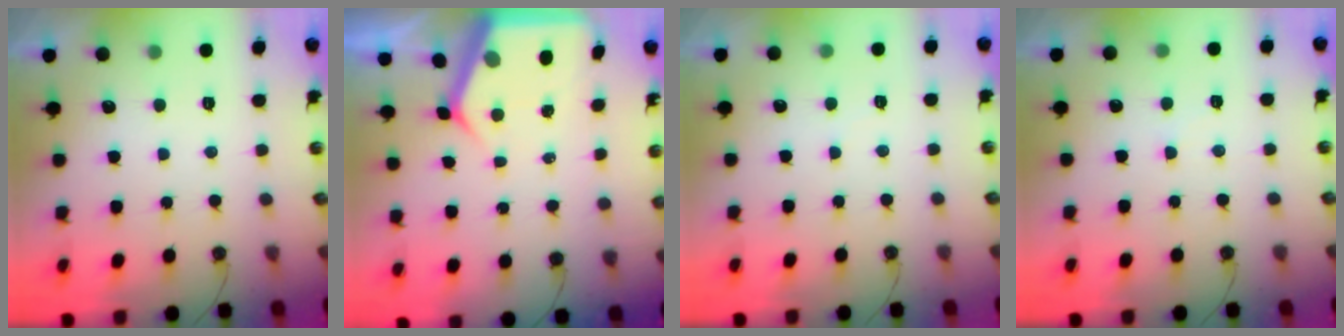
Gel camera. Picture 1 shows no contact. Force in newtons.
{"total": 6.2, "press": 6.1, "slide": 0.8}
{"total": 2.4, "press": 2.4, "slide": 0.4}
{"total": 4.2, "press": 4.2, "slide": 0.7}